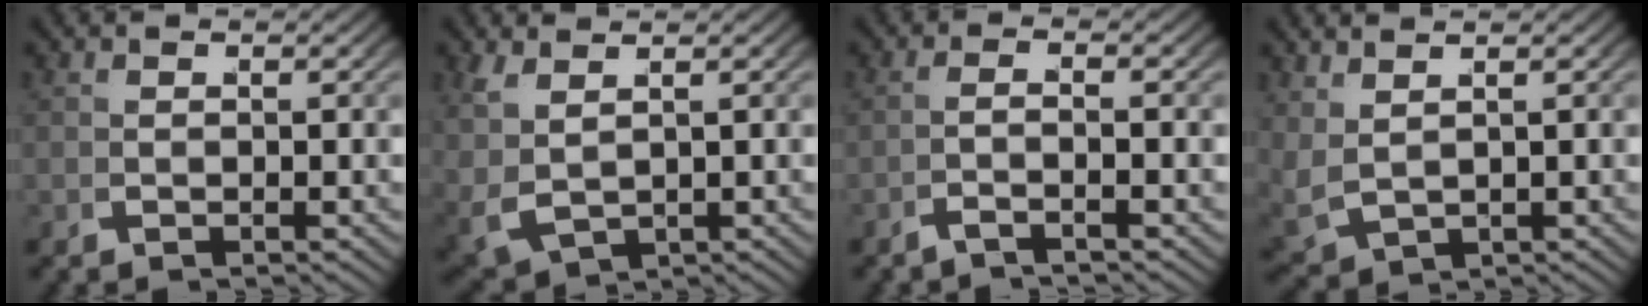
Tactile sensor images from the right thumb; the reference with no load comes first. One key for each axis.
{"total": 3.7, "fx": 0.2, "fy": 2.4, "fz": 2.7, "tx": -0.072, "ty": -0.016, "tz": 0.028}
{"total": 1.9, "fx": -1.5, "fy": -1.1, "fz": 0.2, "tx": 0.007, "ty": 0.014, "tz": -0.036}
{"total": 3.0, "fx": 0.9, "fy": 1.9, "fz": 2.2, "tx": -0.058, "ty": -0.012, "tz": 0.036}